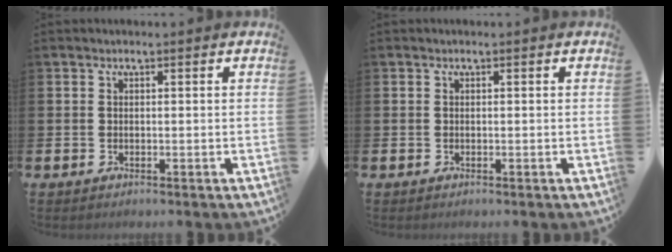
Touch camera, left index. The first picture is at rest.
{"total": 0.0}